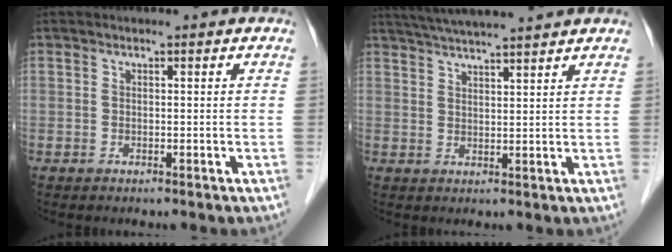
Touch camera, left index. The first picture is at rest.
{"total": 10.8, "force": [9.7, -0.3, 4.7], "torque": [-0.083, 0.029, 0.144]}